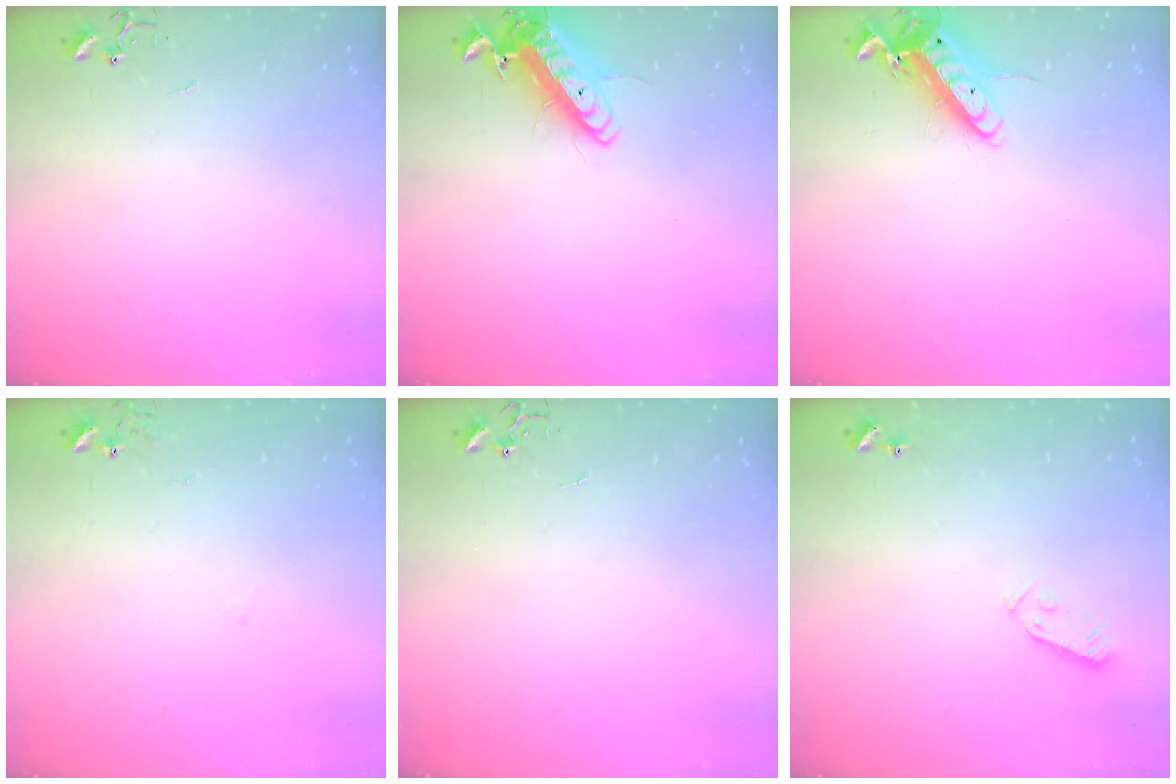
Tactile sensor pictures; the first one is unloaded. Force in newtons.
{"total": 13.4, "press": 13.1, "slide": 2.5}
{"total": 12.5, "press": 12.5, "slide": 1.1}
{"total": 6.8, "press": 6.8, "slide": 0.6}
{"total": 0.0}
{"total": 4.1, "press": 4.0, "slide": 0.7}